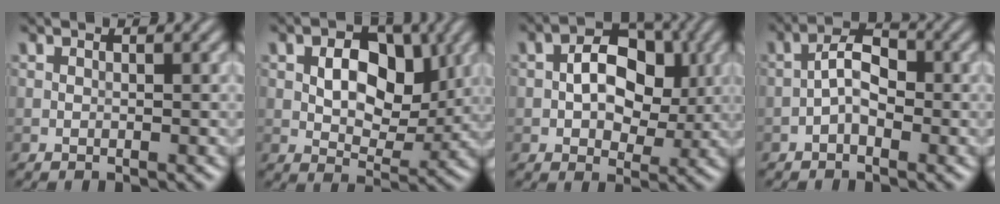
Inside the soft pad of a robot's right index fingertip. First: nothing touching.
{"total": 6.5, "force": [1.2, 4.2, 4.8], "torque": [-0.066, -0.002, 0.015]}
{"total": 7.5, "force": [0.6, 4.9, 5.7], "torque": [-0.073, 0.007, 0.003]}
{"total": 3.1, "force": [-1.0, 1.5, 2.5], "torque": [-0.037, 0.013, -0.027]}